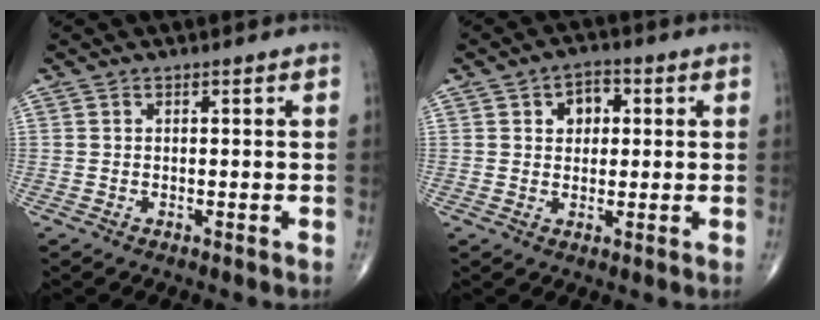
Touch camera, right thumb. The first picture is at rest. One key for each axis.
{"total": 5.0, "fx": 1.3, "fy": 3.7, "fz": 3.2, "tx": -0.022, "ty": 0.004, "tz": 0.016}